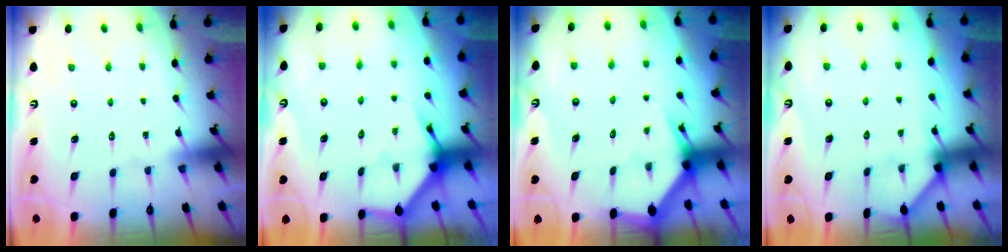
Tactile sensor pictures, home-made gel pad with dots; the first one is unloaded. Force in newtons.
{"total": 3.6, "press": 3.6, "slide": 0.1}
{"total": 2.6, "press": 2.6, "slide": 0.2}
{"total": 2.7, "press": 2.7, "slide": 0.2}